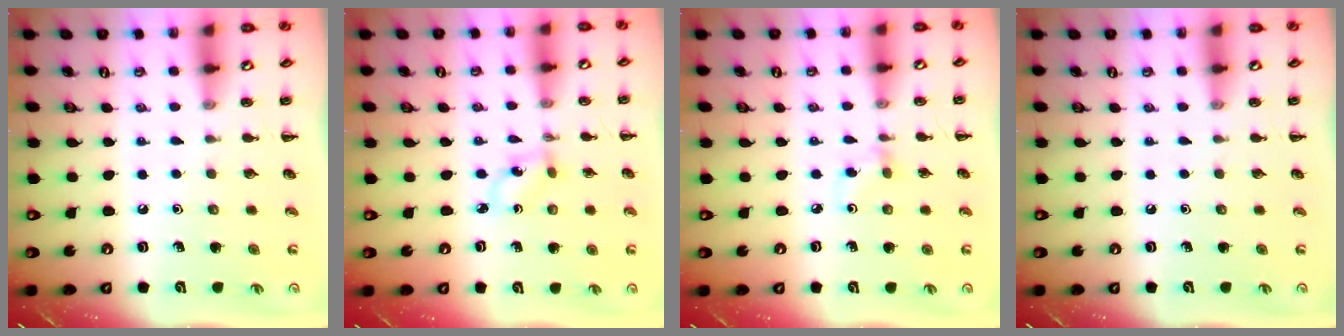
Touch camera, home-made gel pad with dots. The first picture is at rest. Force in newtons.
{"total": 1.2, "press": 1.1, "slide": 0.5}
{"total": 2.7, "press": 2.4, "slide": 1.1}
{"total": 0.0}